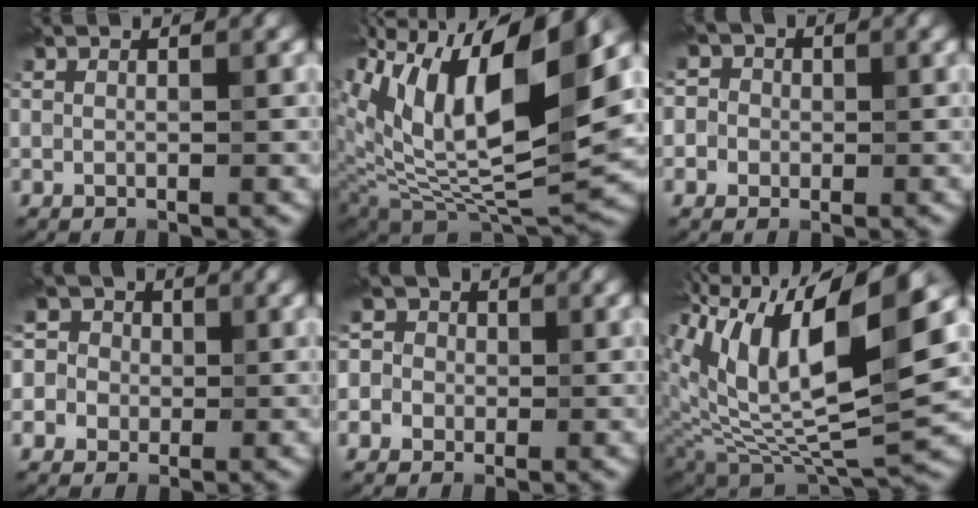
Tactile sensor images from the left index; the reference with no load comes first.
{"total": 15.1, "force": [6.5, 6.2, 12.2], "torque": [-0.230, 0.020, 0.115]}
{"total": 3.9, "force": [0.7, 3.6, 1.3], "torque": [0.008, 0.029, -0.018]}
{"total": 6.3, "force": [0.4, 5.9, 2.2], "torque": [-0.031, 0.041, -0.030]}
{"total": 4.9, "force": [0.2, 4.6, 1.6], "torque": [-0.006, 0.031, -0.033]}
{"total": 15.3, "force": [5.7, 6.3, 12.8], "torque": [-0.245, 0.018, 0.100]}